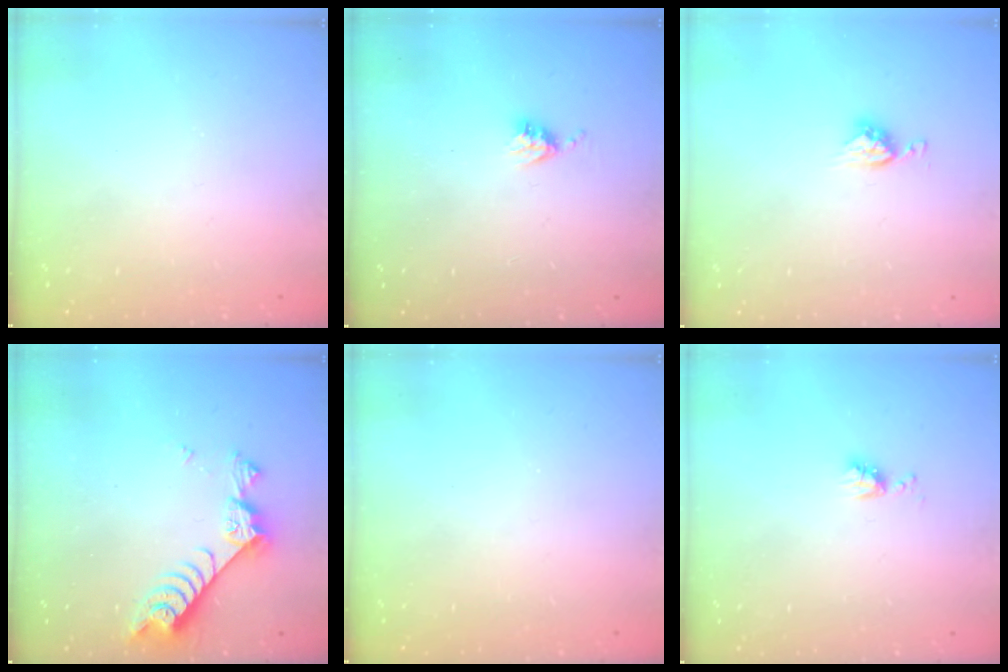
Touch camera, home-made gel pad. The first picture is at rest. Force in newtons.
{"total": 4.8, "press": 4.8, "slide": 0.4}
{"total": 5.3, "press": 5.3, "slide": 0.1}
{"total": 7.7, "press": 7.6, "slide": 1.2}
{"total": 0.0}
{"total": 4.9, "press": 4.8, "slide": 0.8}